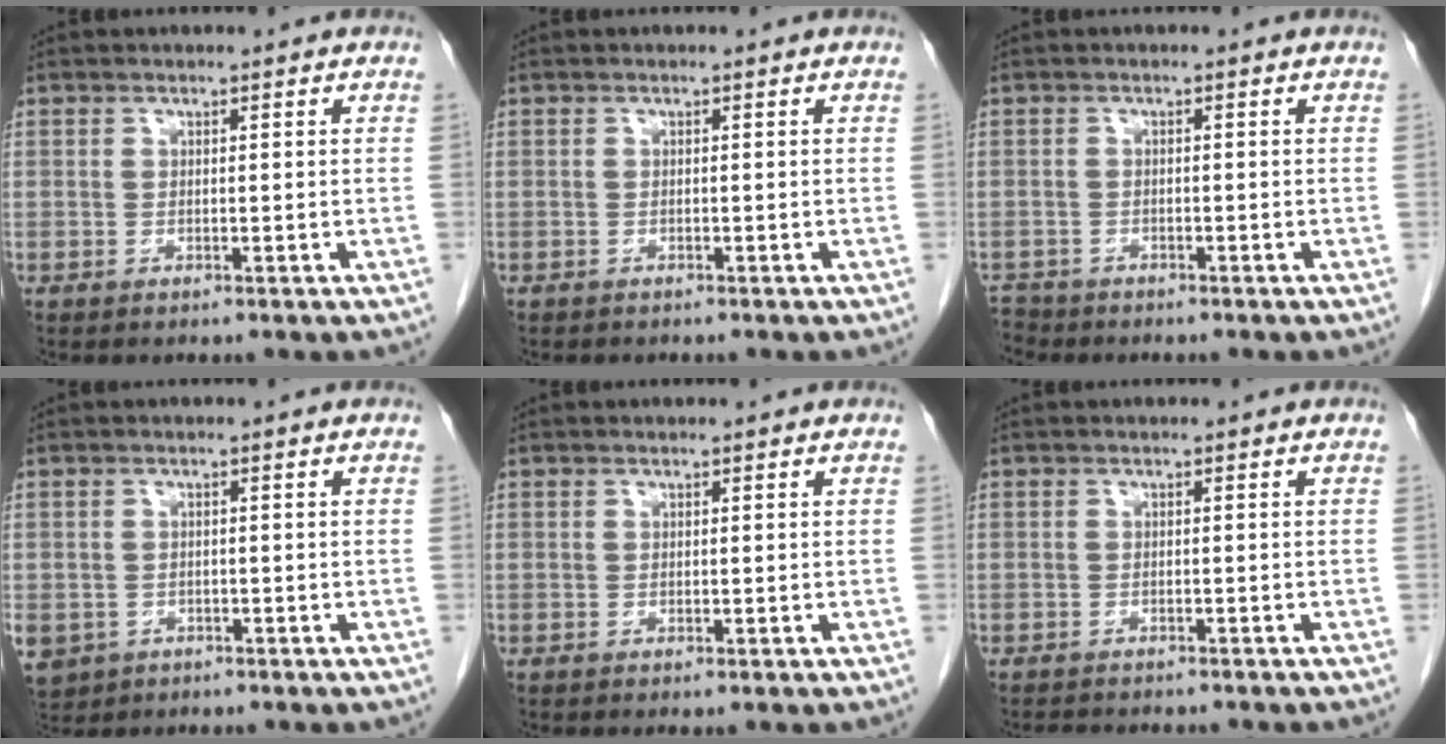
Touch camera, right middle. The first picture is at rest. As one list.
[{"total": 0.8, "force": [-0.7, 0.3, 0.2], "torque": [-0.011, 0.000, -0.012]}, {"total": 2.5, "force": [-2.3, 0.6, -0.5], "torque": [0.006, -0.007, -0.045]}, {"total": 7.4, "force": [-3.3, 6.2, 2.3], "torque": [-0.066, -0.002, -0.047]}, {"total": 0.0}, {"total": 5.2, "force": [-4.7, 1.2, 2.0], "torque": [-0.030, -0.007, -0.061]}]